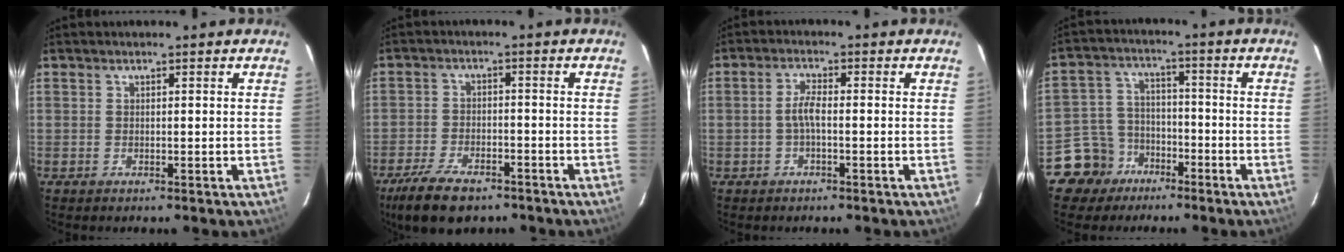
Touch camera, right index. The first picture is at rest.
{"total": 11.1, "force": [-8.2, 4.6, 5.9], "torque": [-0.146, -0.020, -0.142]}
{"total": 2.8, "force": [-0.7, 0.5, 2.7], "torque": [-0.058, 0.005, -0.014]}
{"total": 8.6, "force": [-5.4, 6.6, 0.6], "torque": [-0.035, 0.033, -0.089]}